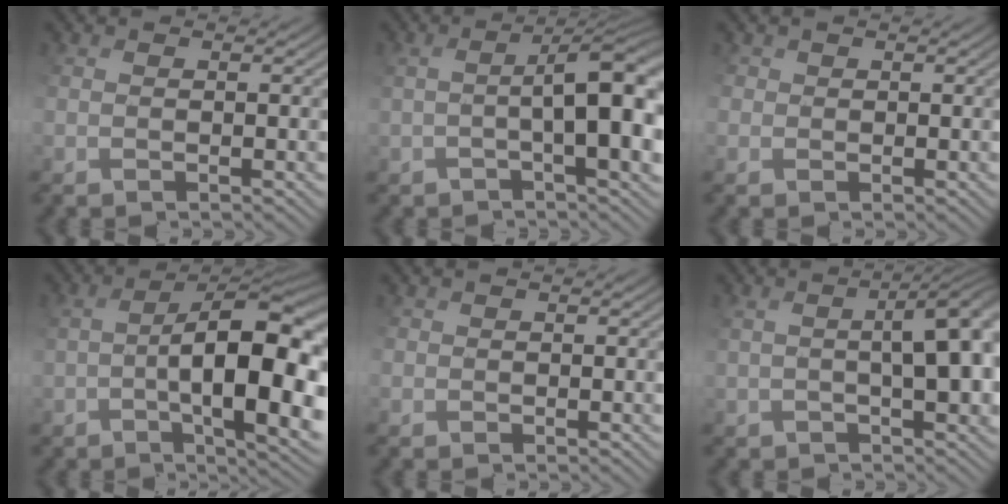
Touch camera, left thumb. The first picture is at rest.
{"total": 8.0, "force": [-0.9, 2.0, 7.7], "torque": [-0.105, 0.009, -0.006]}
{"total": 1.5, "force": [-0.1, 1.3, -0.7], "torque": [0.000, -0.001, -0.002]}
{"total": 12.7, "force": [-2.3, 4.6, 11.6], "torque": [-0.176, 0.002, -0.019]}
{"total": 0.9, "force": [-0.2, 0.5, -0.8], "torque": [0.001, 0.000, -0.003]}
{"total": 5.7, "force": [0.5, 1.7, 5.4], "torque": [-0.060, 0.014, 0.014]}